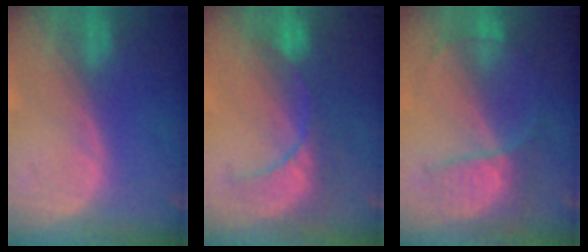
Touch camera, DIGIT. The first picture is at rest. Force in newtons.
{"total": 7.9, "press": 7.8, "slide": 1.3}
{"total": 7.3, "press": 6.2, "slide": 3.9}